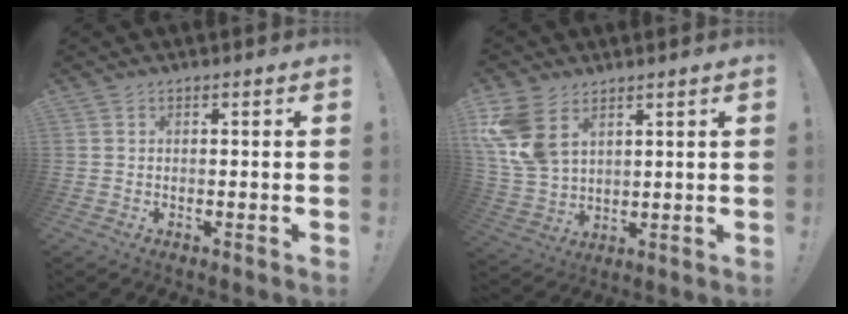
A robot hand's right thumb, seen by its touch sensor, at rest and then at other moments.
{"total": 11.9, "force": [5.8, 7.6, 7.1], "torque": [-0.148, -0.024, 0.117]}